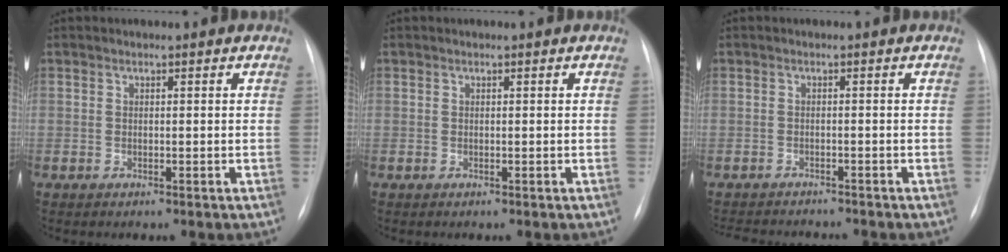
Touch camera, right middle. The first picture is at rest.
{"total": 0.0}
{"total": 7.8, "force": [-7.4, 1.3, 2.0], "torque": [-0.026, -0.001, -0.101]}